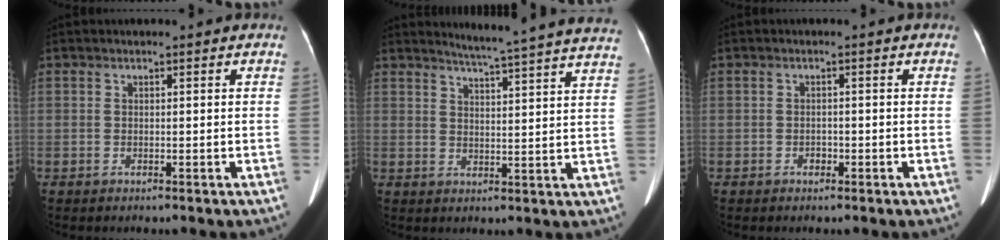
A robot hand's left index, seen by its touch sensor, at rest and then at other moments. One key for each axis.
{"total": 18.3, "fx": 17.1, "fy": -1.2, "fz": 6.4, "tx": -0.099, "ty": -0.059, "tz": 0.201}
{"total": 1.0, "fx": -0.7, "fy": 0.6, "fz": 0.4, "tx": -0.007, "ty": 0.002, "tz": -0.010}